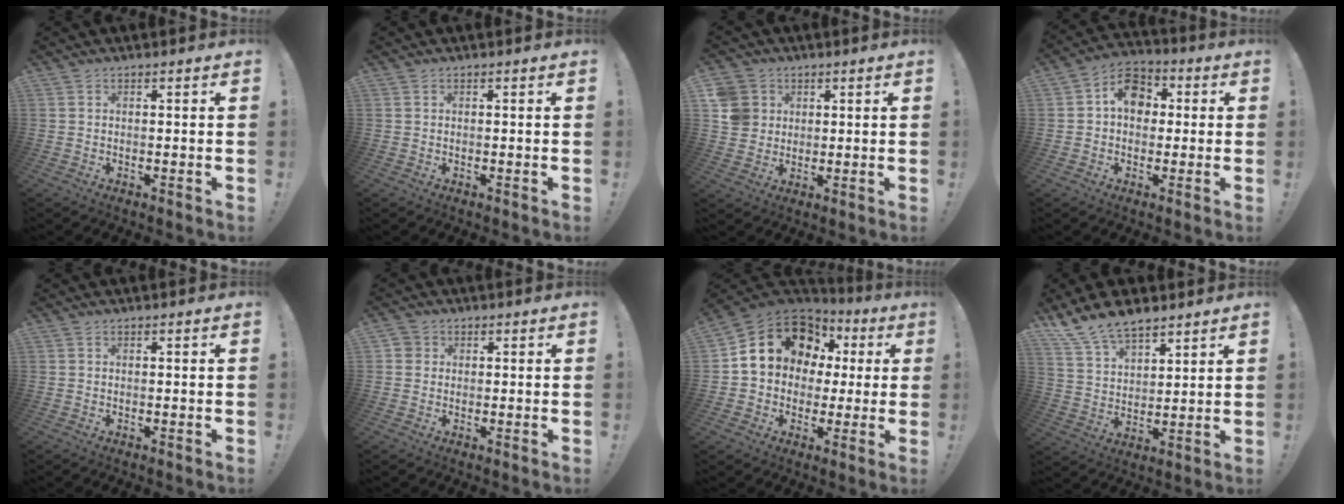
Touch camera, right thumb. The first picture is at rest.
{"total": 0.0}
{"total": 7.8, "force": [2.1, 7.3, 2.0], "torque": [-0.036, -0.004, 0.046]}
{"total": 10.0, "force": [1.6, 7.9, 5.9], "torque": [-0.079, 0.010, 0.032]}
{"total": 0.0}
{"total": 2.2, "force": [0.5, 2.1, 0.6], "torque": [-0.006, 0.002, 0.009]}
{"total": 14.4, "force": [5.2, 11.6, 6.8], "torque": [-0.102, -0.023, 0.109]}
{"total": 11.1, "force": [9.1, 4.7, 4.2], "torque": [-0.086, -0.057, 0.176]}